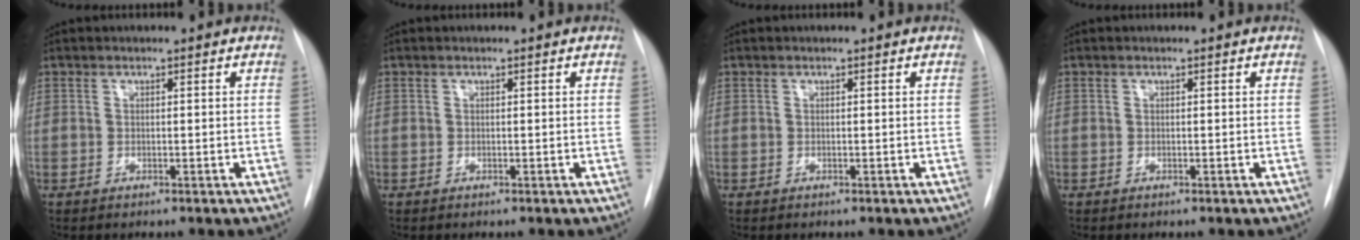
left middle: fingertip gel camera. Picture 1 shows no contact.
{"total": 0.0}
{"total": 0.0}
{"total": 0.0}